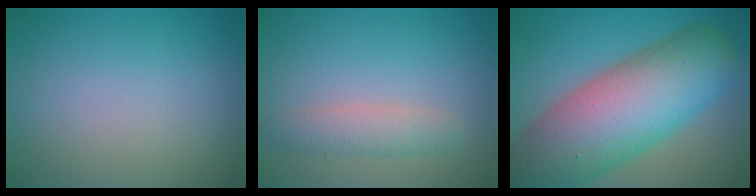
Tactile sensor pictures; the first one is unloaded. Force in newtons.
{"total": 2.6, "press": 2.6, "slide": 0.1}
{"total": 14.3, "press": 14.3, "slide": 0.7}